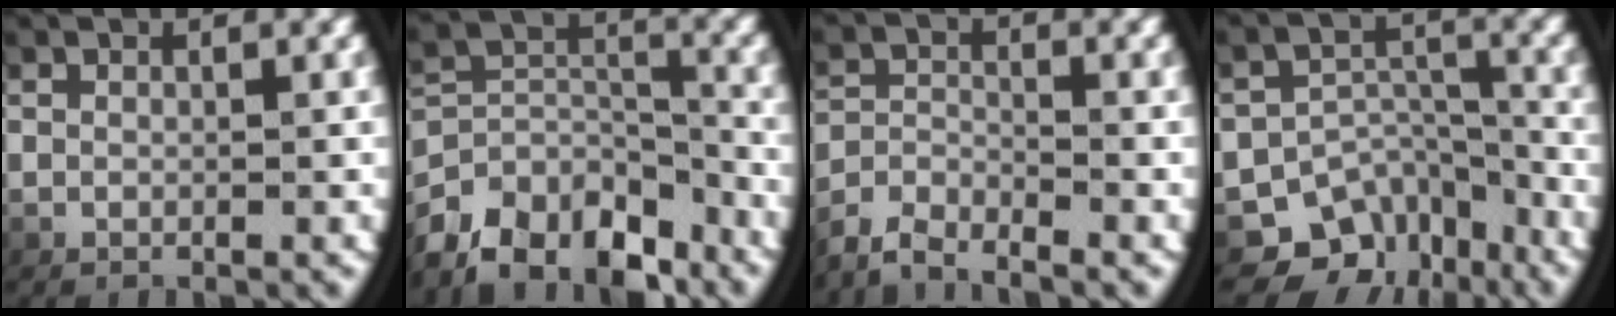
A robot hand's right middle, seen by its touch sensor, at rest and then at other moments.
{"total": 8.8, "force": [-5.4, 5.4, 4.4], "torque": [-0.086, -0.044, -0.073]}
{"total": 3.3, "force": [-3.1, 0.6, 0.9], "torque": [-0.018, -0.003, -0.059]}
{"total": 9.6, "force": [-5.2, 6.9, 4.1], "torque": [-0.061, -0.020, -0.084]}